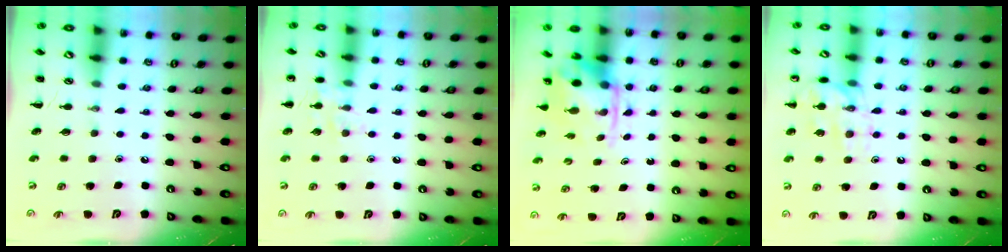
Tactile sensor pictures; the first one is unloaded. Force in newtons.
{"total": 7.4, "press": 7.3, "slide": 1.1}
{"total": 4.0, "press": 3.8, "slide": 1.0}
{"total": 13.9, "press": 13.9, "slide": 1.3}